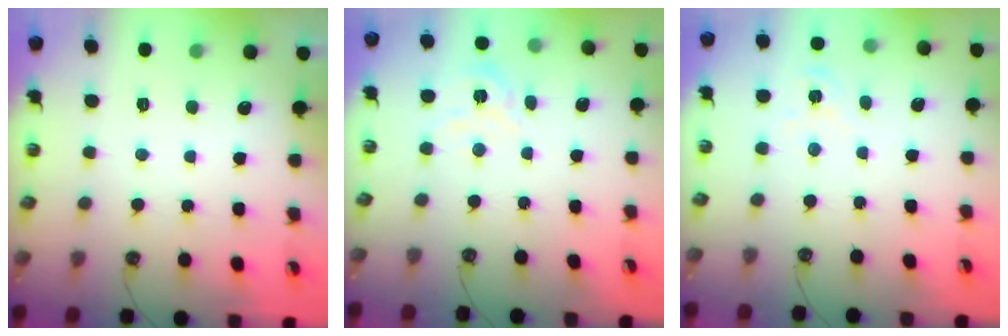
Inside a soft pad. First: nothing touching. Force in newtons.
{"total": 7.8, "press": 7.7, "slide": 0.7}
{"total": 1.9, "press": 1.8, "slide": 0.3}